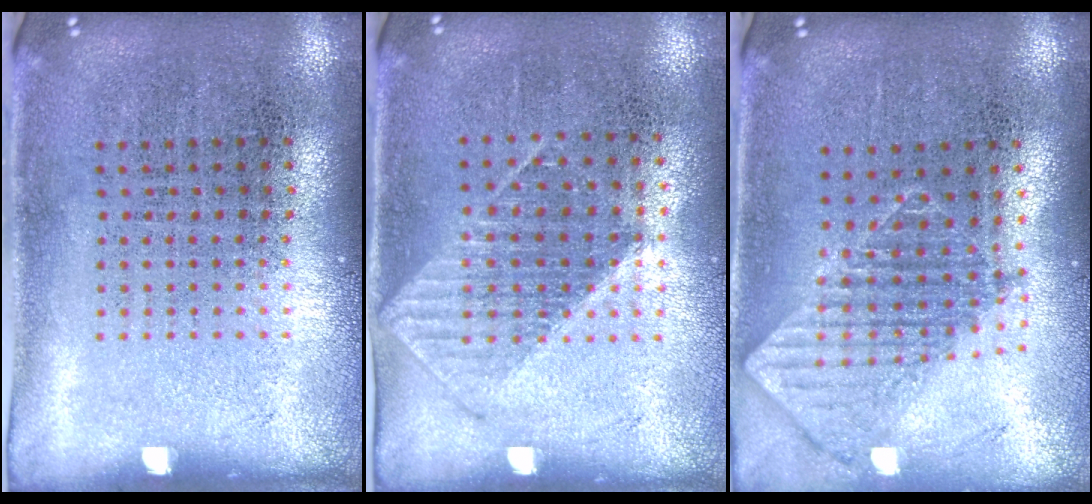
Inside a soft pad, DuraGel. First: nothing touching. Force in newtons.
{"total": 0.9, "press": 0.9, "slide": 0.3}
{"total": 1.2, "press": 1.1, "slide": 0.6}